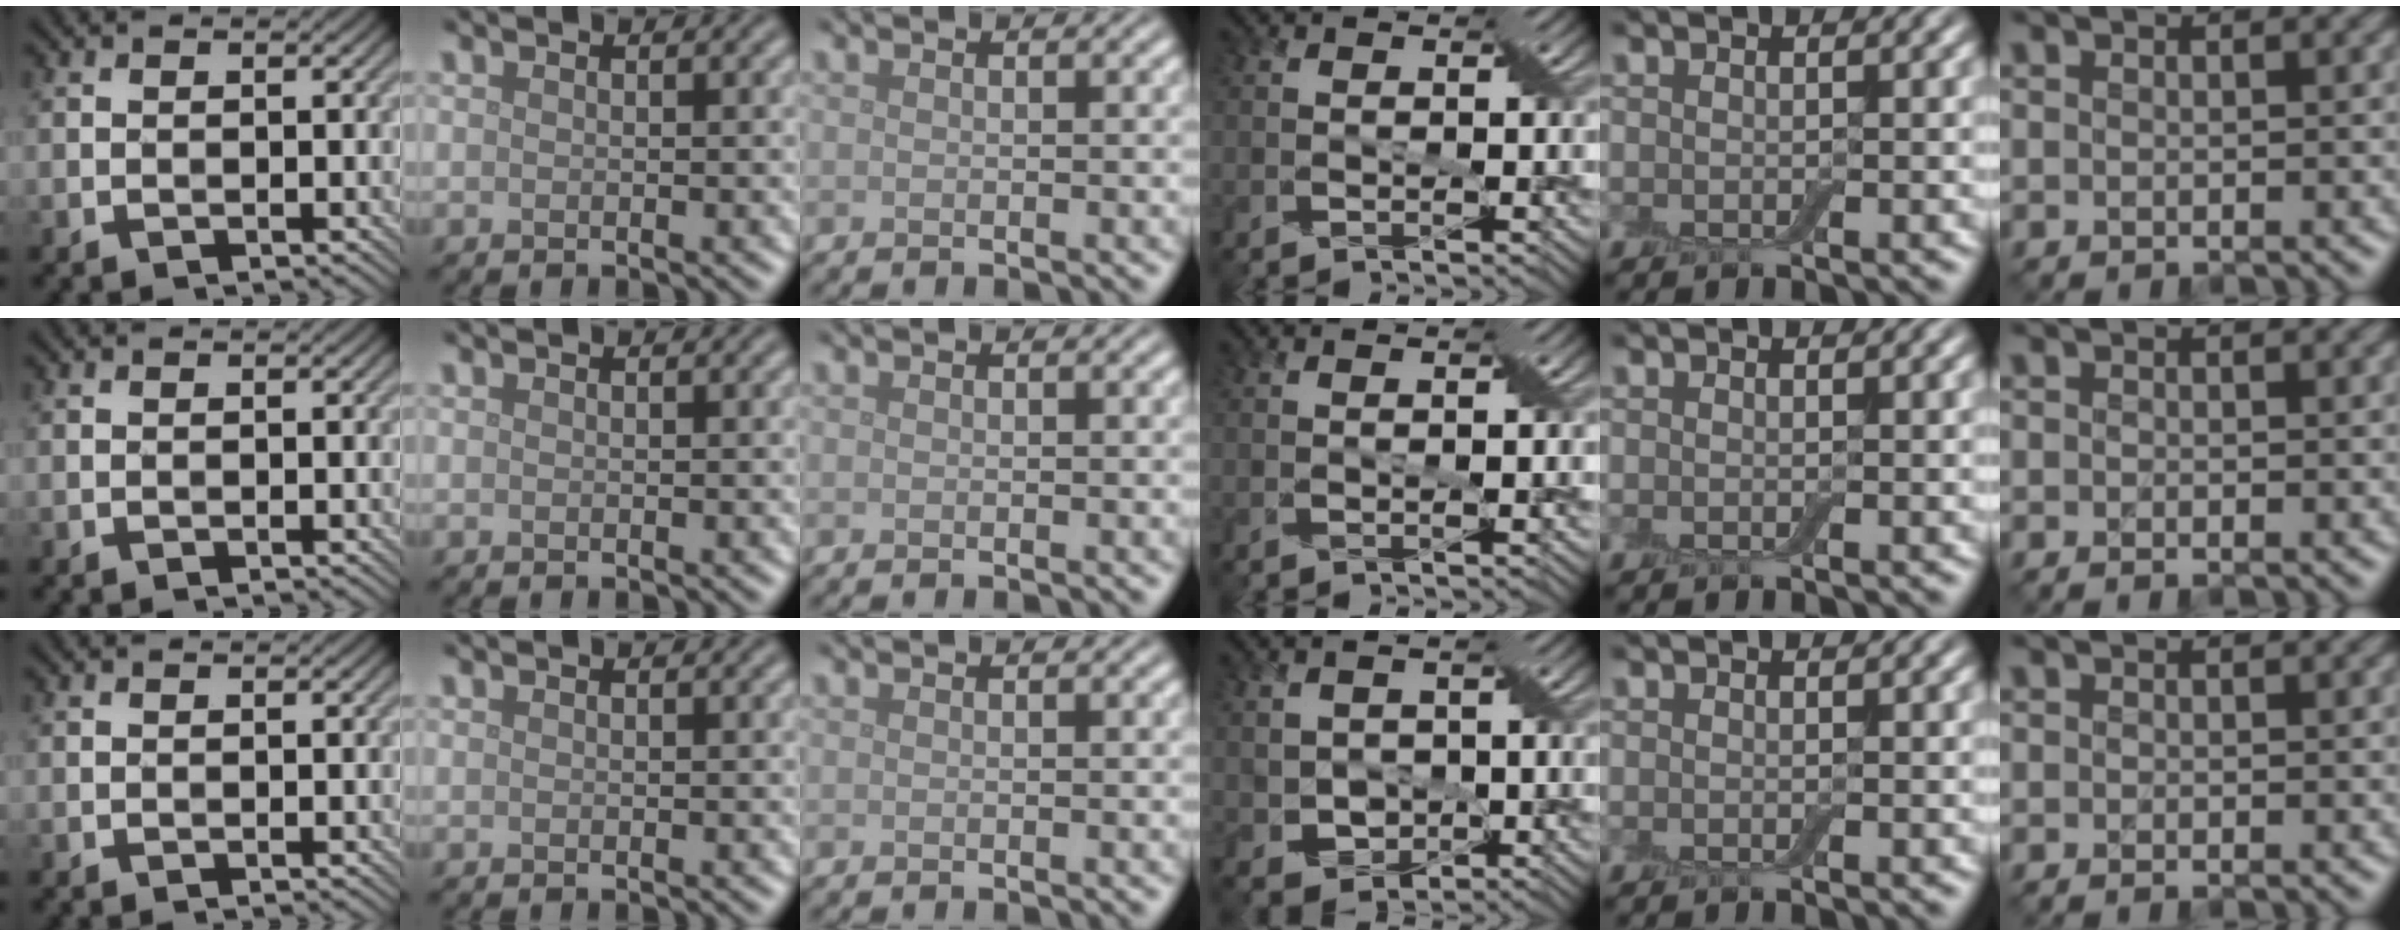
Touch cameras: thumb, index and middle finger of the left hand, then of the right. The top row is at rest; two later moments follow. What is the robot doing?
{"motion": "cut", "object": "cling film"}